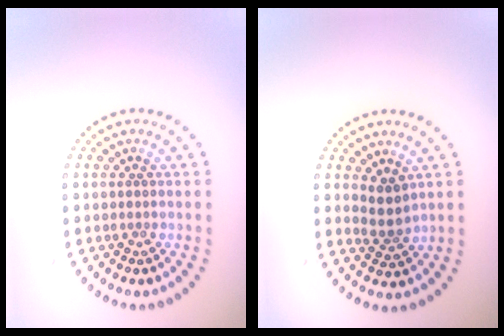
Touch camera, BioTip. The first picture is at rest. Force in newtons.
{"total": 2.2, "press": 1.7, "slide": 1.3}